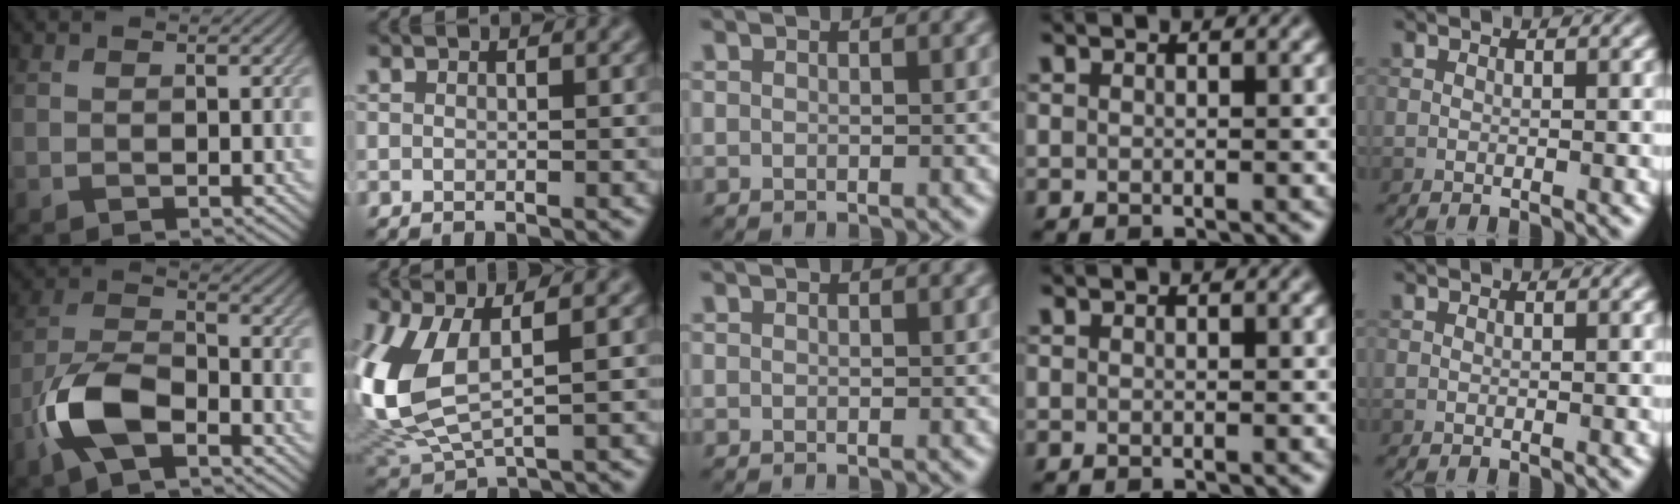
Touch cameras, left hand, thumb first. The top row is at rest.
{"thumb": {"total": 9.5, "force": [-4.8, 4.5, 6.8], "torque": [-0.151, 0.004, -0.109]}, "index": {"total": 9.0, "force": [1.4, 4.7, 7.6], "torque": [-0.205, -0.010, 0.037]}}